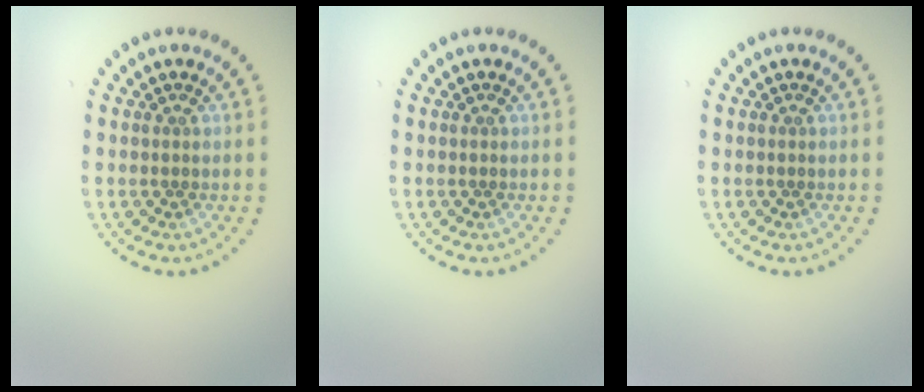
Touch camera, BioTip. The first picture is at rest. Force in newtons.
{"total": 0.0}
{"total": 0.0}